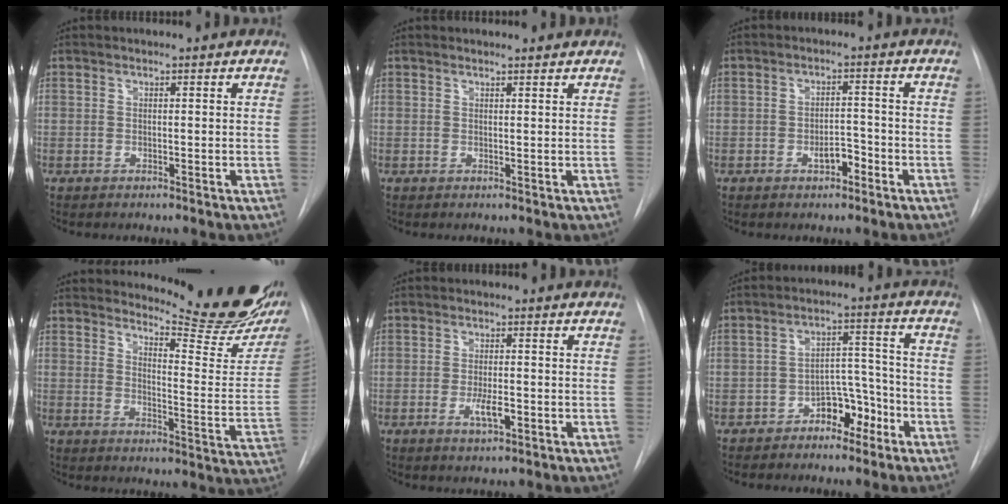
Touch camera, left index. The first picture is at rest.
{"total": 2.1, "force": [2.1, 0.0, 0.2], "torque": [-0.010, 0.006, 0.025]}
{"total": 3.1, "force": [-1.7, 1.4, 2.1], "torque": [-0.029, 0.006, -0.026]}
{"total": 18.6, "force": [16.7, 2.0, 7.9], "torque": [-0.103, -0.105, 0.197]}
{"total": 3.3, "force": [-1.2, 0.9, 3.0], "torque": [-0.056, -0.001, -0.016]}
{"total": 6.4, "force": [-4.0, 3.5, 3.6], "torque": [-0.047, 0.032, -0.063]}